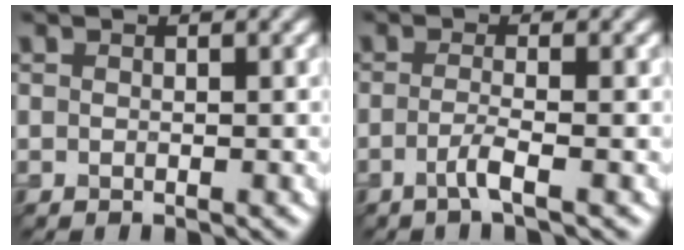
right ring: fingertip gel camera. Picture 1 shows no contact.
{"total": 1.6, "force": [-0.7, 0.0, 1.4], "torque": [-0.031, 0.006, -0.024]}